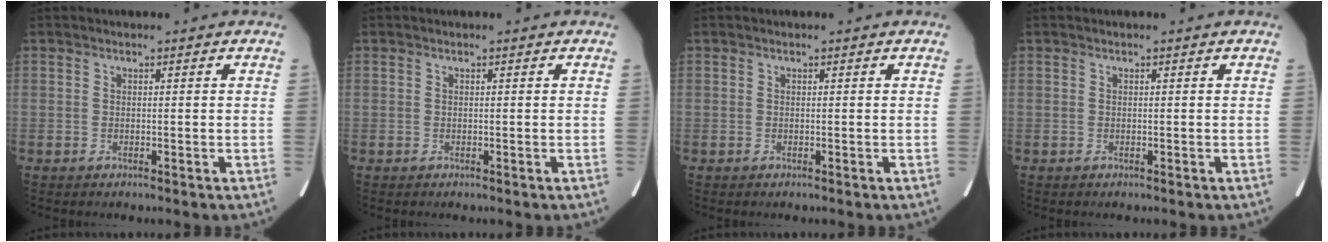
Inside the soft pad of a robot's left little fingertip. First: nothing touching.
{"total": 0.0}
{"total": 0.0}
{"total": 0.0}